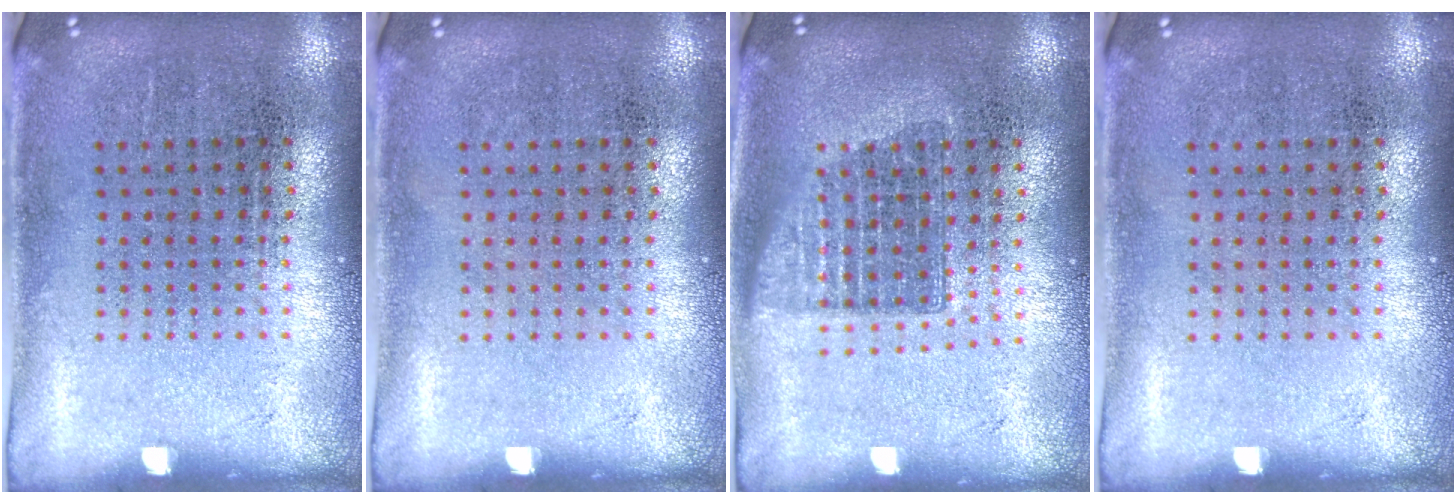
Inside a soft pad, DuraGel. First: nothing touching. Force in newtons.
{"total": 0.0}
{"total": 1.3, "press": 1.1, "slide": 0.8}
{"total": 0.0}